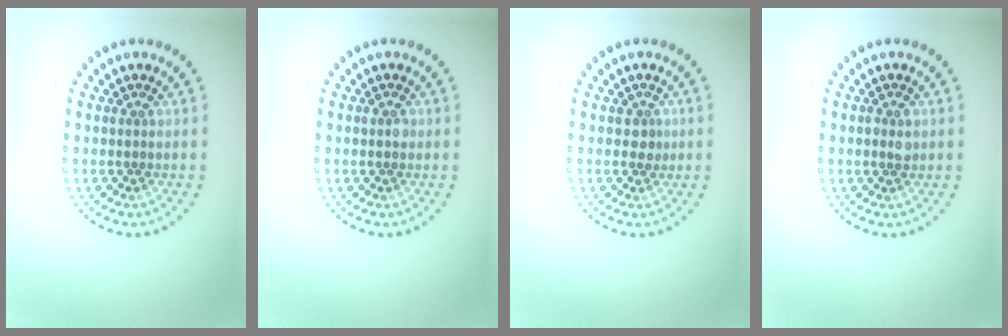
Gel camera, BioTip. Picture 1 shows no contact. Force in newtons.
{"total": 1.2, "press": 1.2, "slide": 0.0}
{"total": 1.1, "press": 1.0, "slide": 0.5}
{"total": 1.2, "press": 1.2, "slide": 0.1}